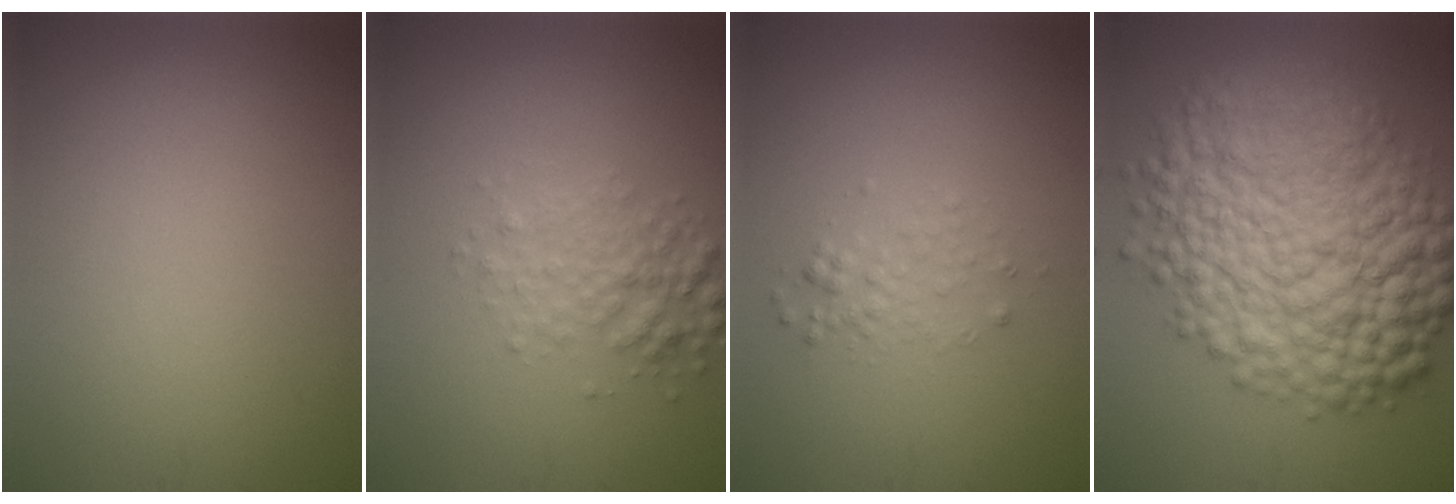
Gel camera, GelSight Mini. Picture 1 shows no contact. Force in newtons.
{"total": 3.0, "press": 3.0, "slide": 0.1}
{"total": 1.5, "press": 1.5, "slide": 0.1}
{"total": 13.6, "press": 13.6, "slide": 0.1}